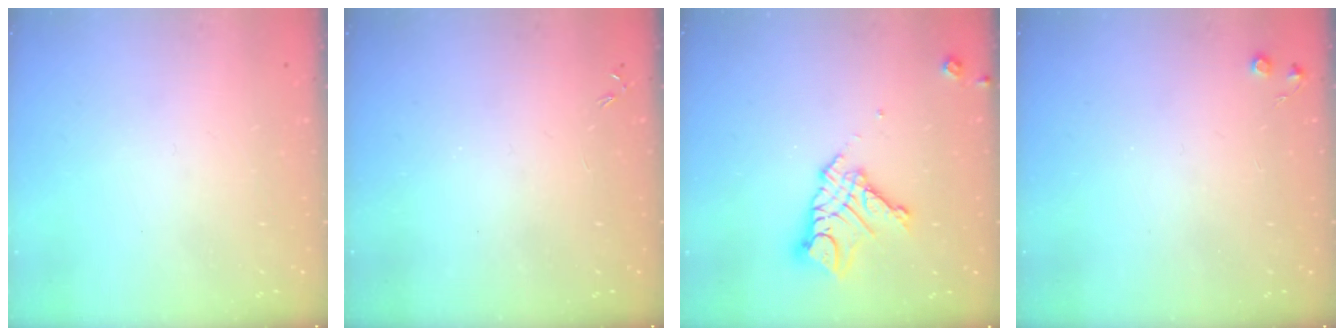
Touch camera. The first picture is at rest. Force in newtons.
{"total": 0.0}
{"total": 12.5, "press": 12.5, "slide": 1.0}
{"total": 4.3, "press": 4.2, "slide": 0.7}